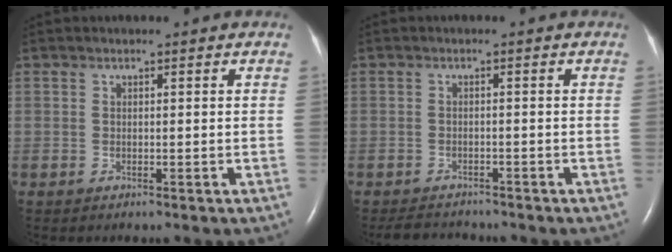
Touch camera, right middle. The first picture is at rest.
{"total": 4.3, "force": [-4.1, 0.9, 0.7], "torque": [-0.013, -0.010, -0.063]}